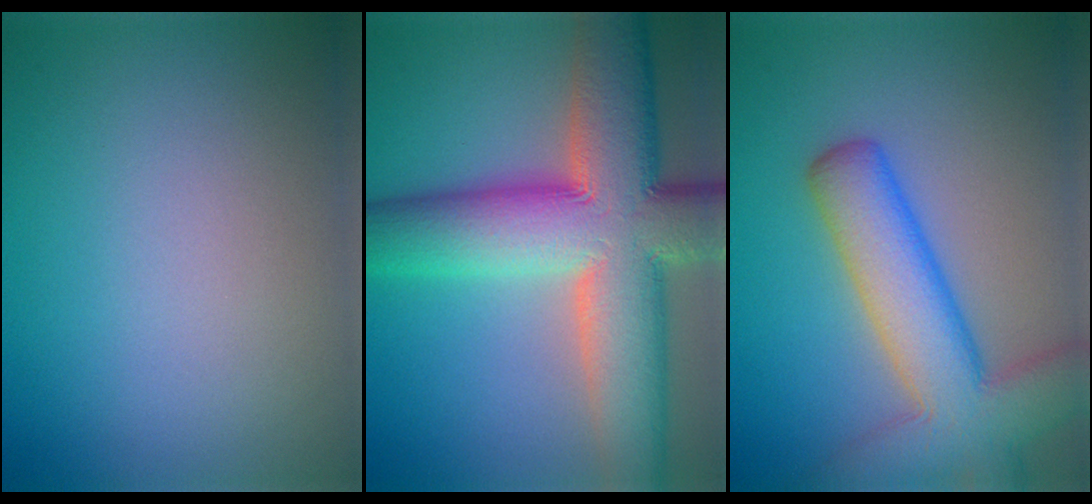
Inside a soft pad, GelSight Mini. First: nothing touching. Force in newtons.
{"total": 14.4, "press": 14.4, "slide": 0.8}
{"total": 8.9, "press": 8.9, "slide": 0.7}